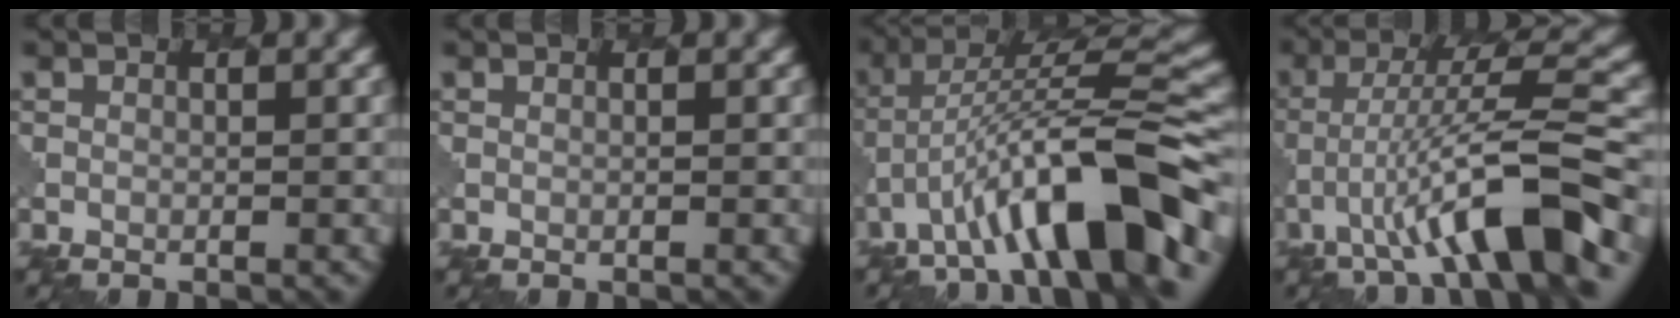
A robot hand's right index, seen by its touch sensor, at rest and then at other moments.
{"total": 0.6, "force": [0.5, 0.1, 0.3], "torque": [0.000, -0.001, 0.005]}
{"total": 10.7, "force": [-5.1, 2.6, 9.1], "torque": [-0.142, 0.024, -0.082]}
{"total": 8.7, "force": [-4.2, 1.2, 7.6], "torque": [-0.121, 0.021, -0.064]}